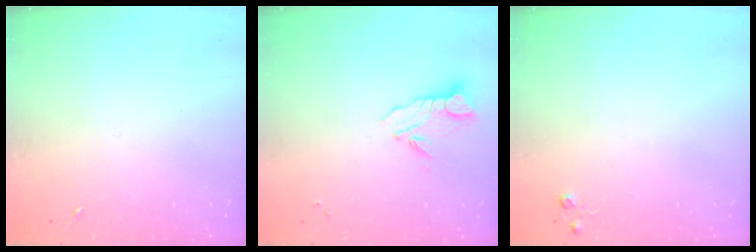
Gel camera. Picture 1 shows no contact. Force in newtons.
{"total": 6.1, "press": 6.1, "slide": 0.5}
{"total": 3.0, "press": 3.0, "slide": 0.4}